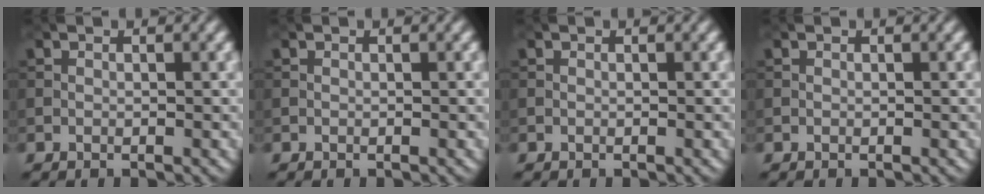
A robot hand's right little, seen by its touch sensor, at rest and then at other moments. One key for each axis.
{"total": 0.0}
{"total": 0.0}
{"total": 0.0}